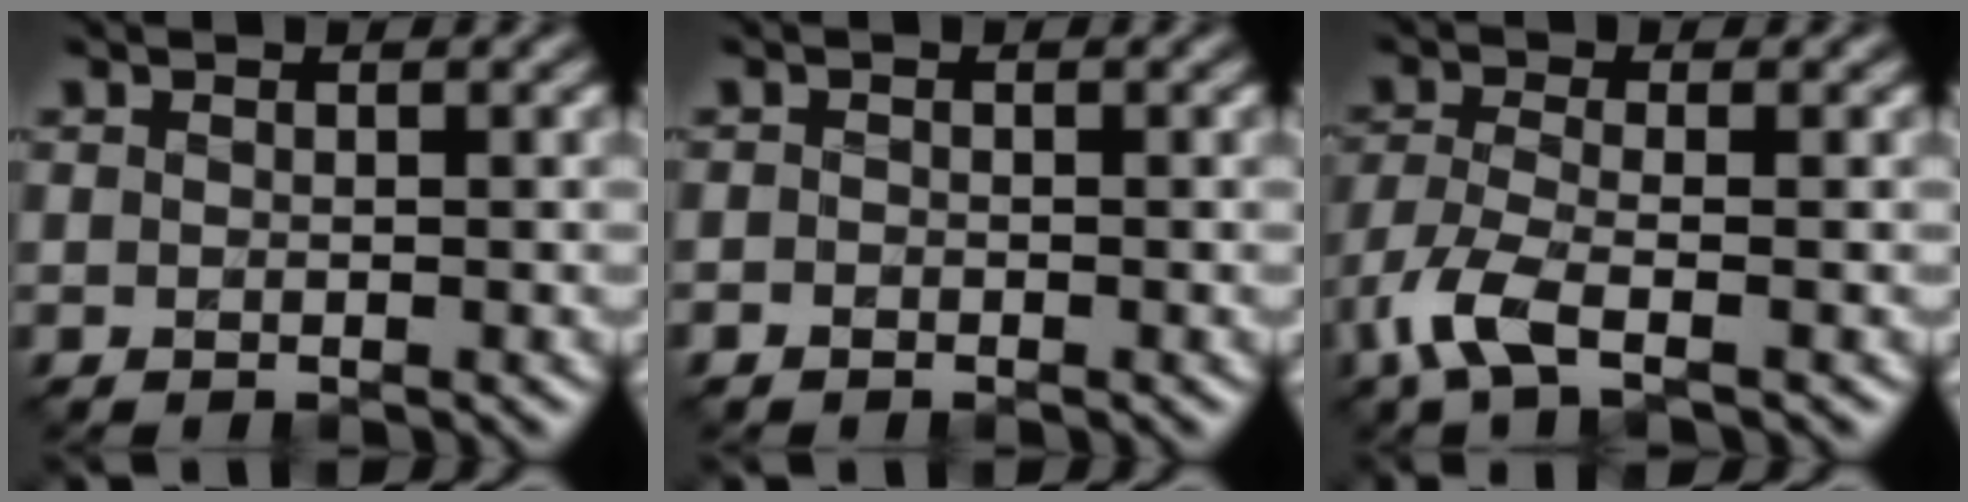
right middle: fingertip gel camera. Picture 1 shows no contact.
{"total": 0.5, "force": [-0.4, 0.3, 0.1], "torque": [0.002, -0.004, -0.007]}
{"total": 4.1, "force": [-2.3, 1.1, 3.1], "torque": [-0.079, -0.010, -0.059]}